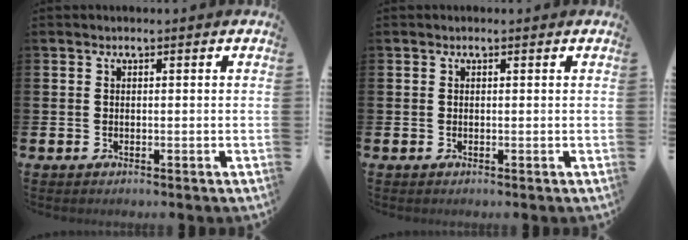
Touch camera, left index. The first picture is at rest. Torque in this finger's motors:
{"motor_torque": [0.06, 0.03, -0.16, -0.01]}